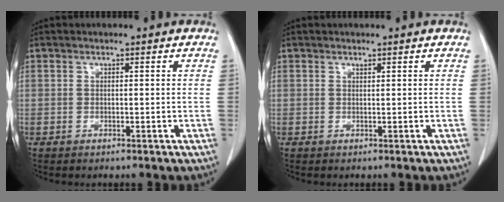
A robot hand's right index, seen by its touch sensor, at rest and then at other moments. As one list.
[{"total": 0.0}]